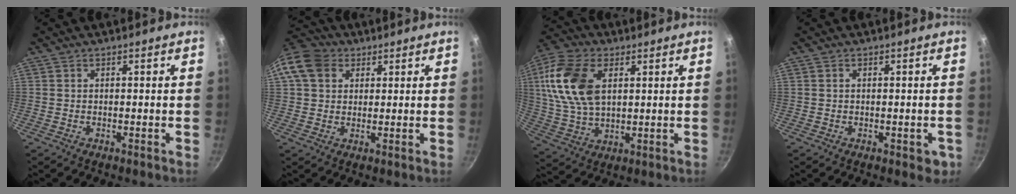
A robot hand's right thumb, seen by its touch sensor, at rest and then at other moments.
{"total": 9.6, "force": [3.1, 7.6, 4.9], "torque": [-0.073, 0.013, 0.042]}
{"total": 16.4, "force": [4.2, 10.0, 12.3], "torque": [-0.234, -0.003, 0.083]}
{"total": 3.1, "force": [-0.8, 1.7, 2.4], "torque": [-0.014, 0.004, -0.008]}